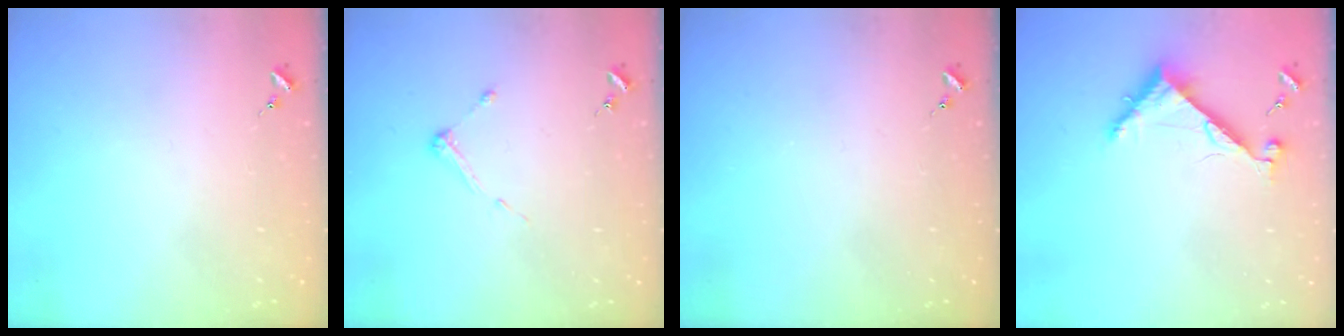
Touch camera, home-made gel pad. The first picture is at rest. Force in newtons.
{"total": 3.4, "press": 3.4, "slide": 0.4}
{"total": 0.0}
{"total": 6.9, "press": 6.9, "slide": 0.6}